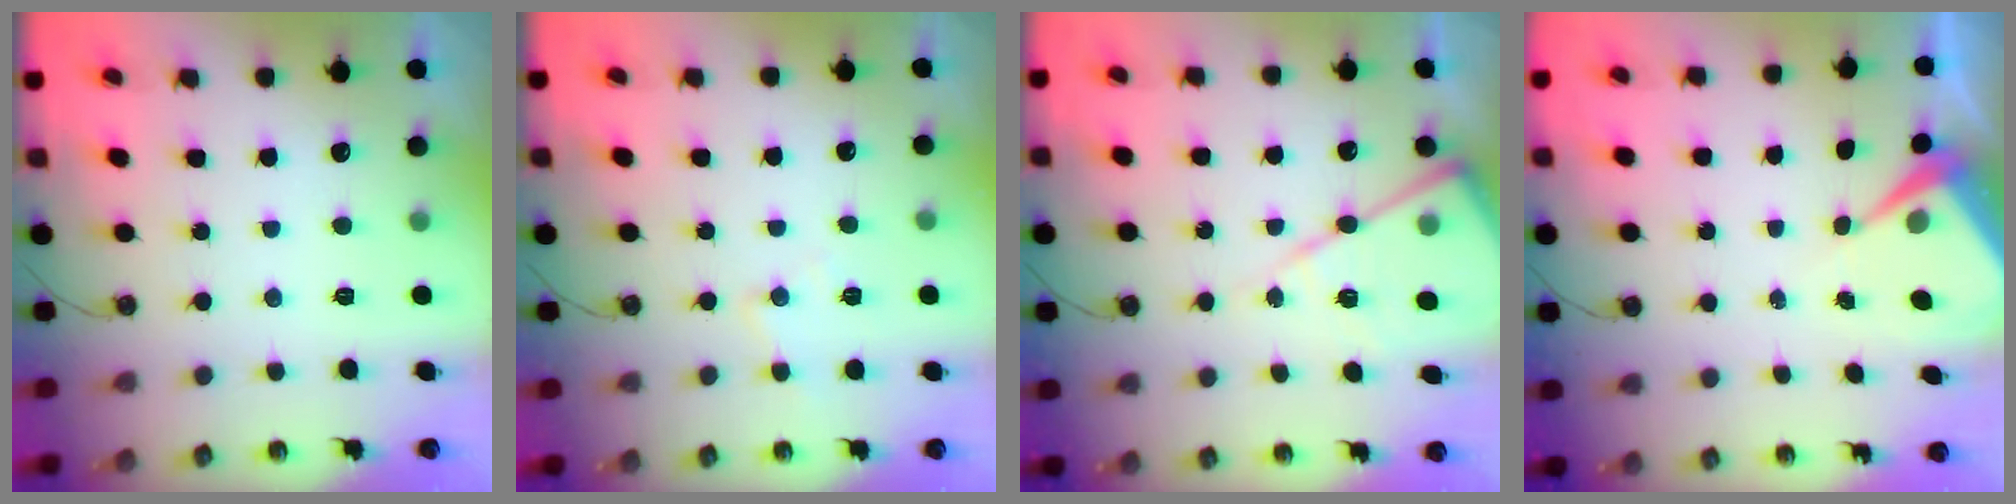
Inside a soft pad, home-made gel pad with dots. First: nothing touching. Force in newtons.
{"total": 6.2, "press": 6.2, "slide": 0.3}
{"total": 13.7, "press": 13.7, "slide": 0.8}
{"total": 5.4, "press": 5.4, "slide": 0.5}